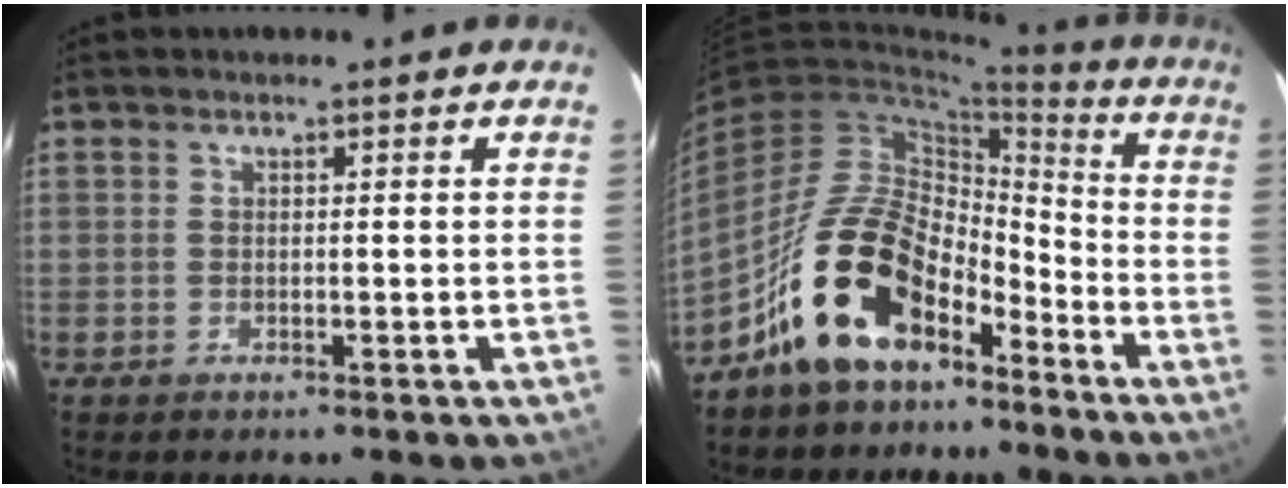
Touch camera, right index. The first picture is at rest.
{"total": 17.3, "force": [-11.1, 9.0, 9.8], "torque": [-0.181, 0.026, -0.190]}